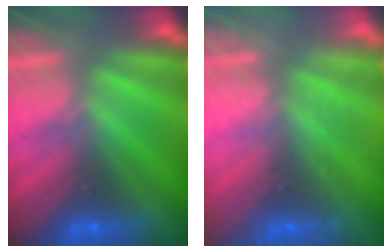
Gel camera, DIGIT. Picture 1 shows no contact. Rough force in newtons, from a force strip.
{"total": 2.1}